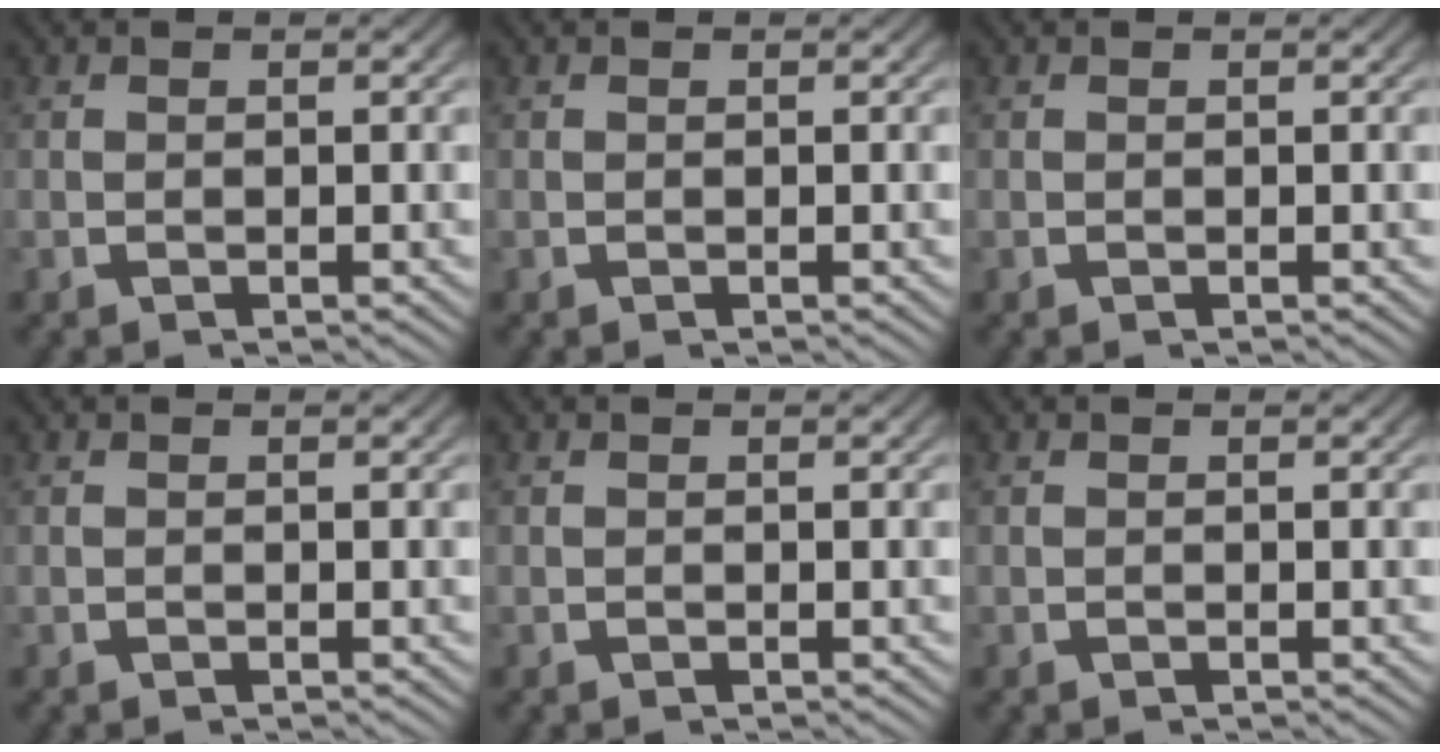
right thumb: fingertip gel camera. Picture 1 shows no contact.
{"total": 0.0}
{"total": 0.0}
{"total": 0.0}
{"total": 0.0}
{"total": 0.0}